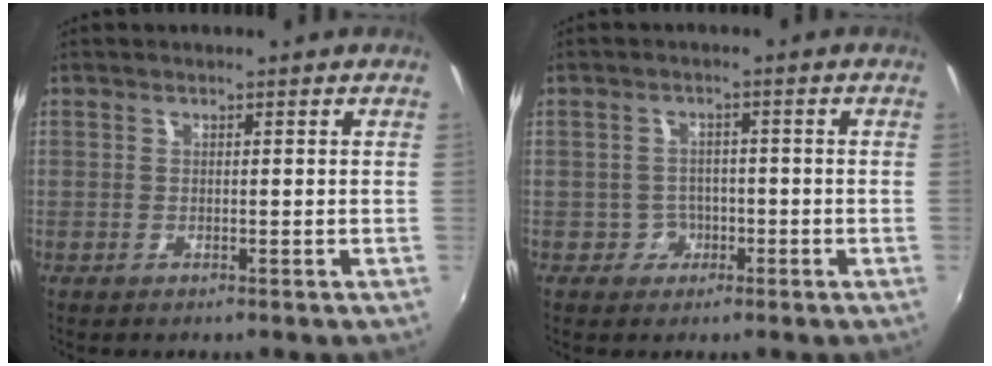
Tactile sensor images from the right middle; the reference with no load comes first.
{"total": 2.6, "force": [-1.1, 2.3, -0.1], "torque": [0.003, 0.009, -0.017]}